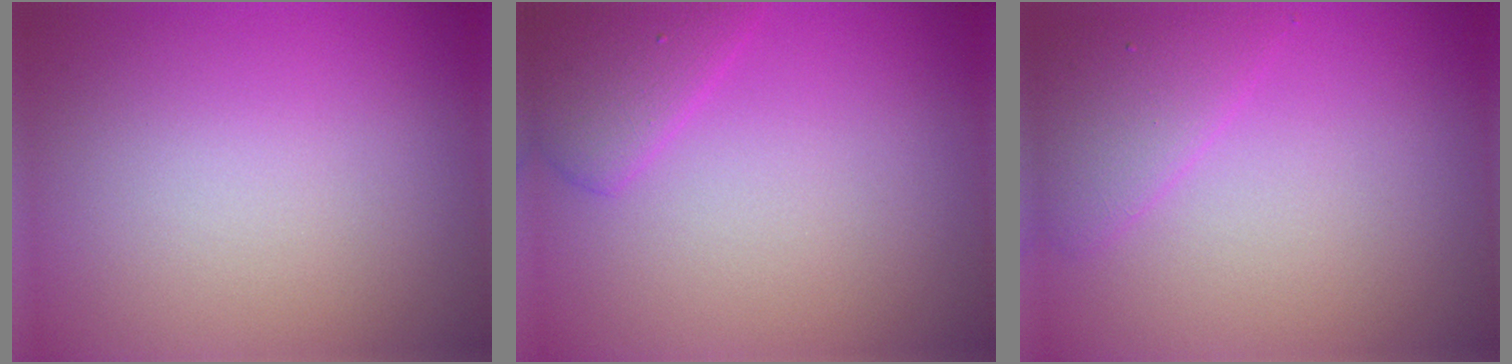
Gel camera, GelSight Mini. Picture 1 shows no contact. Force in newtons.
{"total": 2.9, "press": 2.9, "slide": 0.1}
{"total": 2.6, "press": 2.6, "slide": 0.2}